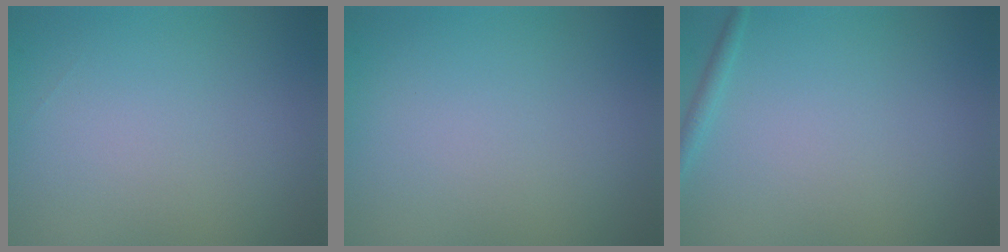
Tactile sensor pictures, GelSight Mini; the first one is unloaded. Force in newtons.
{"total": 0.0}
{"total": 1.0, "press": 1.0, "slide": 0.0}